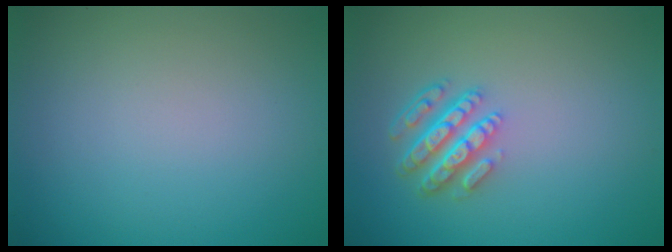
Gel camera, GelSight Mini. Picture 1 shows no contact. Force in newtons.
{"total": 4.5, "press": 3.3, "slide": 3.0}